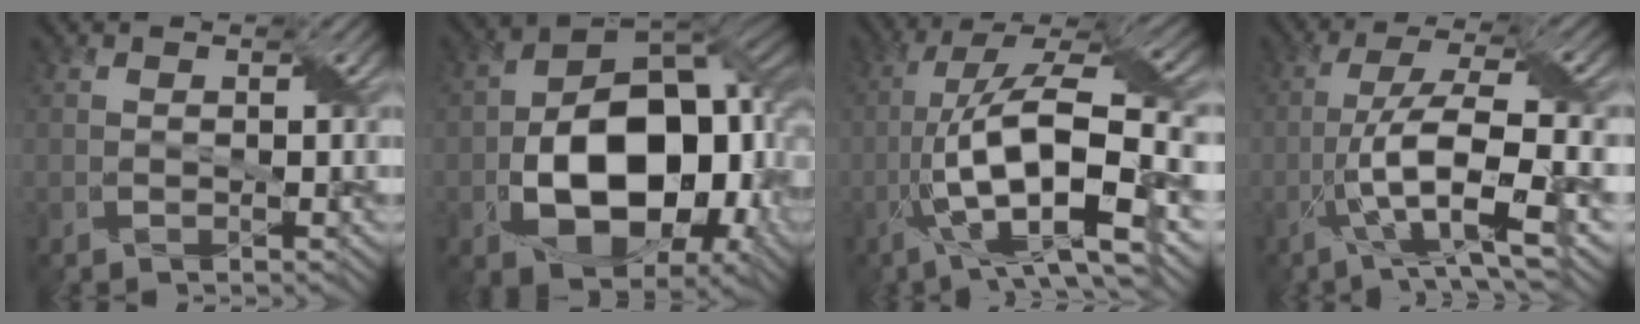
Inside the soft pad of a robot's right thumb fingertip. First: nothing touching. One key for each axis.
{"total": 16.8, "fx": -3.6, "fy": 10.6, "fz": 12.6, "tx": -0.195, "ty": -0.016, "tz": -0.066}
{"total": 15.1, "fx": -2.8, "fy": 4.7, "fz": 14.0, "tx": -0.278, "ty": 0.007, "tz": -0.057}
{"total": 10.8, "fx": -2.8, "fy": 2.6, "fz": 10.1, "tx": -0.186, "ty": 0.006, "tz": -0.047}